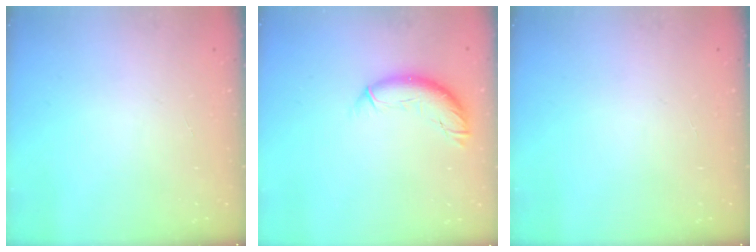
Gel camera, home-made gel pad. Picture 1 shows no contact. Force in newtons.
{"total": 9.7, "press": 9.6, "slide": 0.9}
{"total": 0.0}